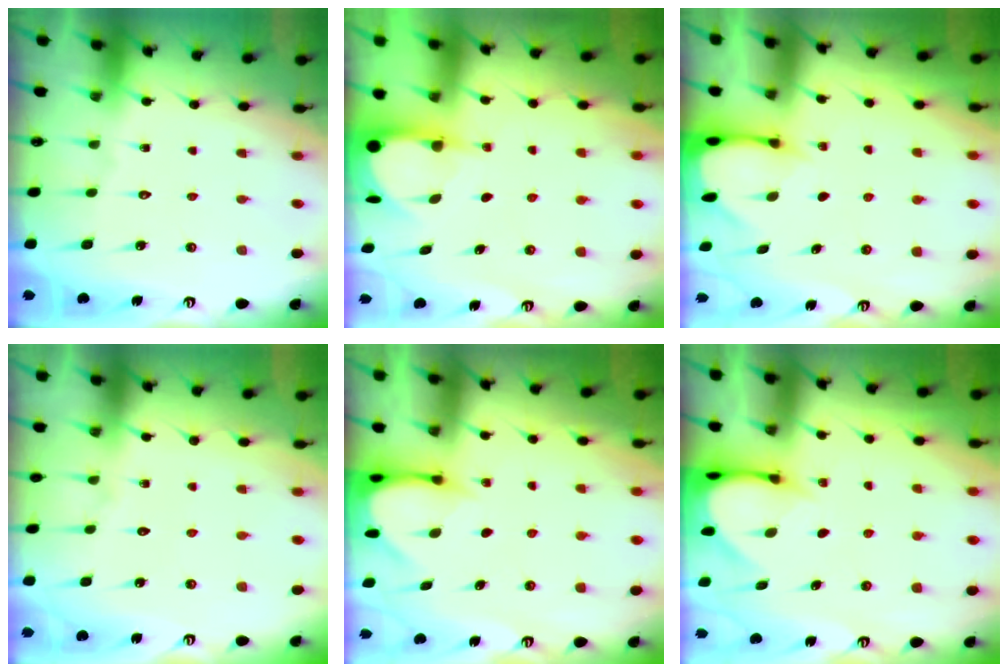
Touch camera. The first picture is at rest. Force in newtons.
{"total": 3.9, "press": 3.8, "slide": 0.3}
{"total": 2.6, "press": 2.5, "slide": 0.3}
{"total": 4.4, "press": 4.4, "slide": 0.4}
{"total": 3.8, "press": 3.7, "slide": 0.3}
{"total": 4.3, "press": 4.2, "slide": 0.5}